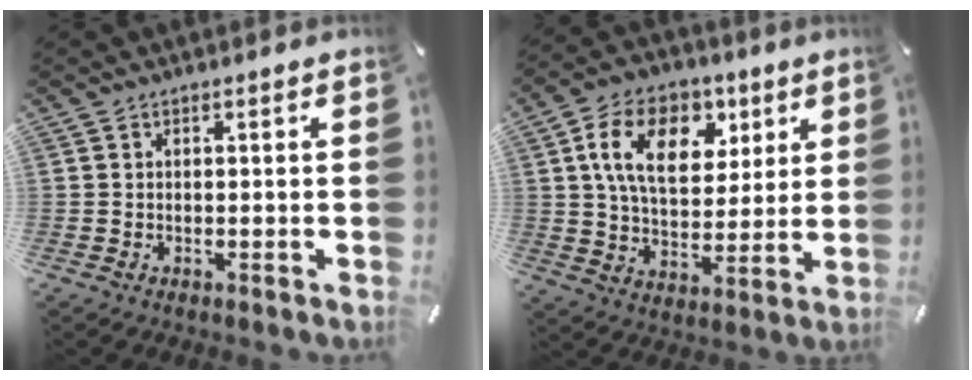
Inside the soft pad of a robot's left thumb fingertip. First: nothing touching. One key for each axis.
{"total": 15.3, "fx": 5.9, "fy": 10.5, "fz": 9.4, "tx": -0.156, "ty": -0.002, "tz": 0.110}